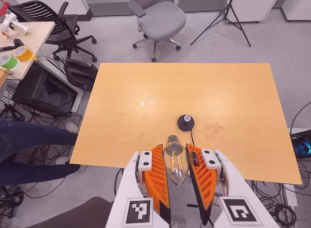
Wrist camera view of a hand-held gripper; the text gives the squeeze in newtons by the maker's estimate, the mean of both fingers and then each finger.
{"total": 10.3, "left": 10.0, "right": 10.7}